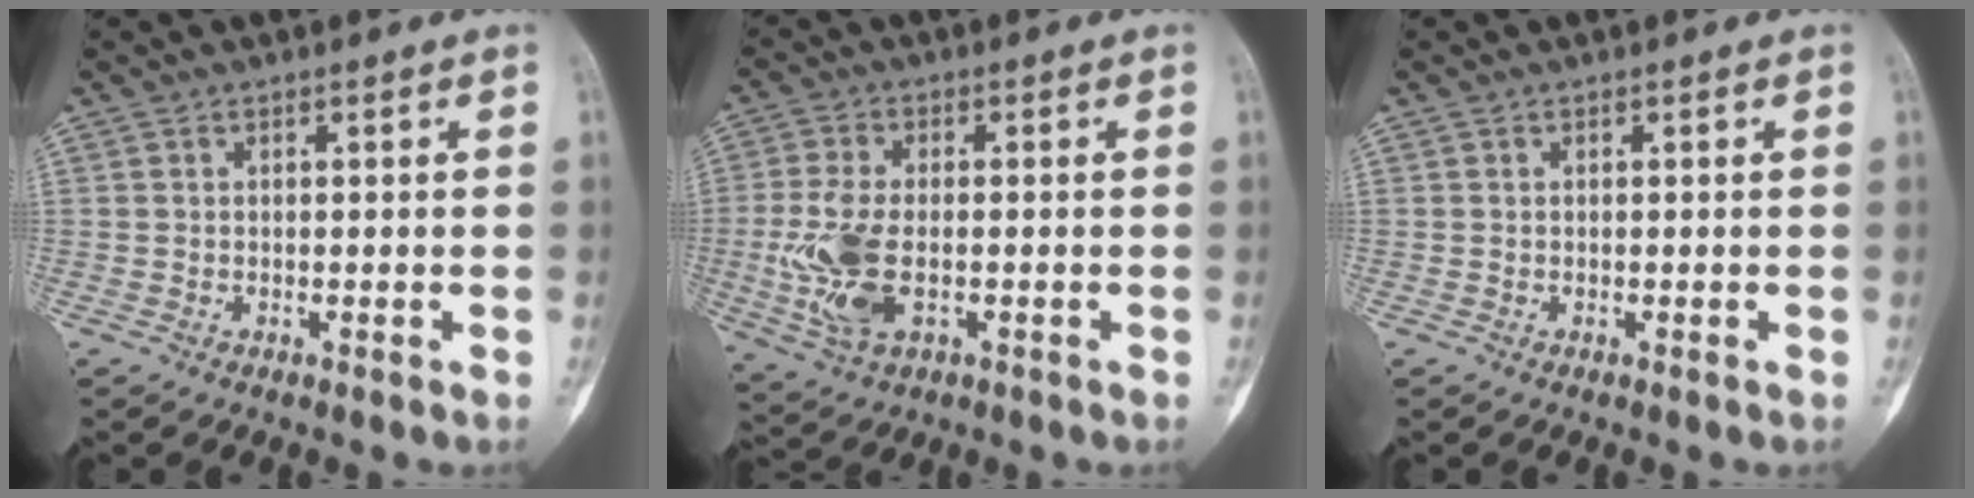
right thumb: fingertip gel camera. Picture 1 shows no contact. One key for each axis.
{"total": 10.7, "fx": -1.8, "fy": 5.7, "fz": 8.9, "tx": -0.199, "ty": -0.003, "tz": -0.029}
{"total": 0.0}